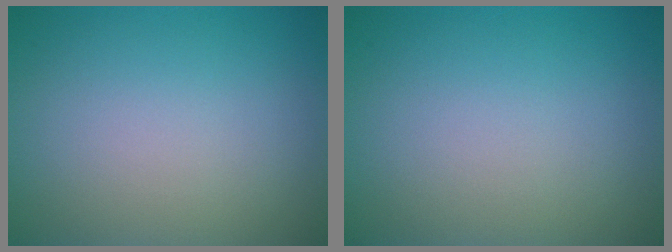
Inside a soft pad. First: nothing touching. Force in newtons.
{"total": 0.0}